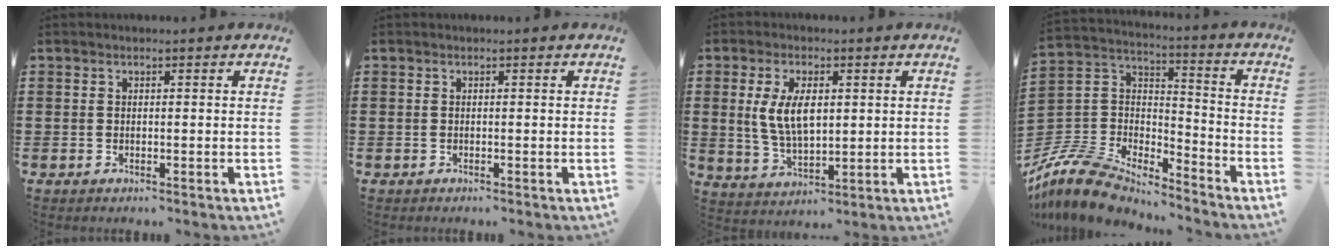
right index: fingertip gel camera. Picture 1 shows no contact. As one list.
[{"total": 0.0}, {"total": 7.5, "force": [1.2, 3.8, 6.3], "torque": [-0.127, 0.006, 0.017]}, {"total": 9.8, "force": [-9.1, 2.6, 2.4], "torque": [-0.081, 0.002, -0.190]}]